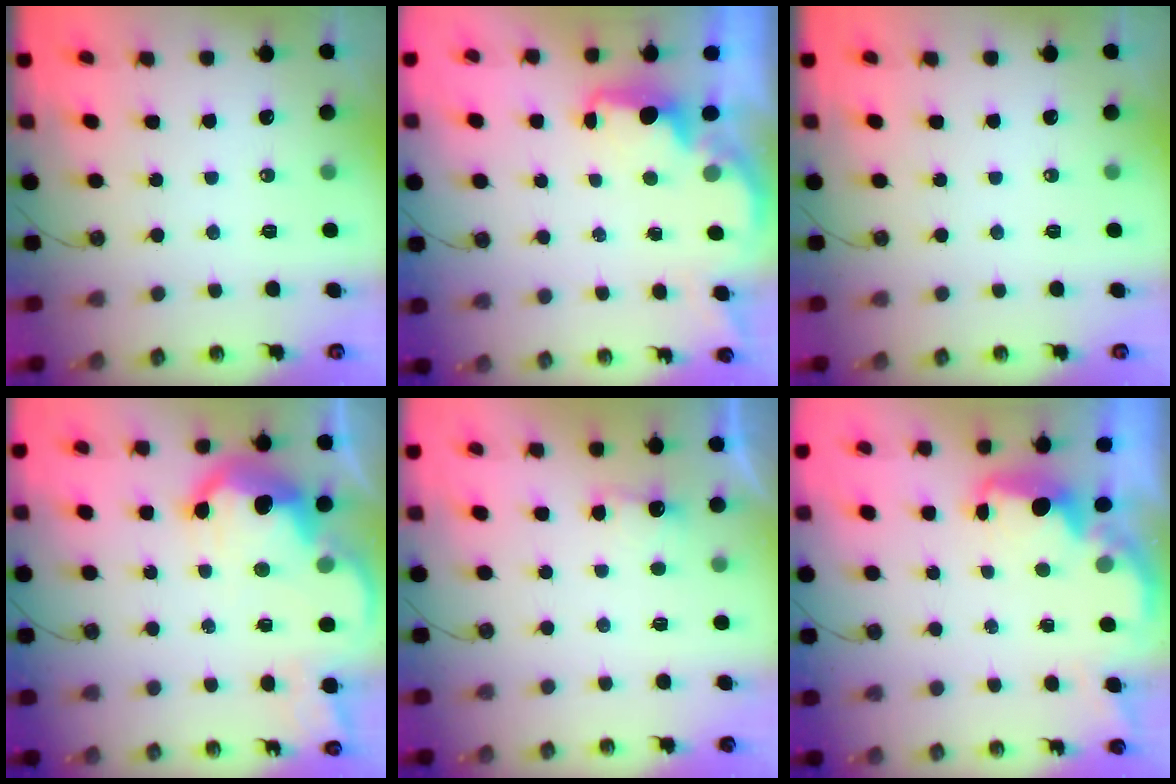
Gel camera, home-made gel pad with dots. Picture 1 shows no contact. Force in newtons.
{"total": 1.9, "press": 1.7, "slide": 0.8}
{"total": 0.0}
{"total": 13.0, "press": 12.9, "slide": 1.2}
{"total": 2.4, "press": 2.3, "slide": 0.8}
{"total": 2.1, "press": 2.0, "slide": 0.7}